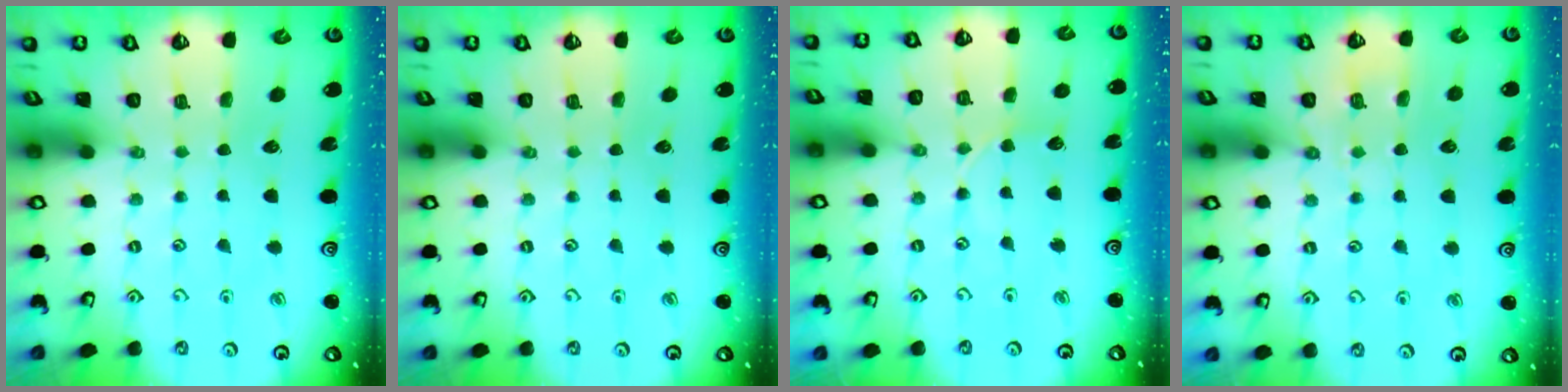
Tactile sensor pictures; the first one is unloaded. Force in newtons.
{"total": 0.0}
{"total": 3.6, "press": 3.6, "slide": 0.4}
{"total": 5.5, "press": 5.4, "slide": 0.9}